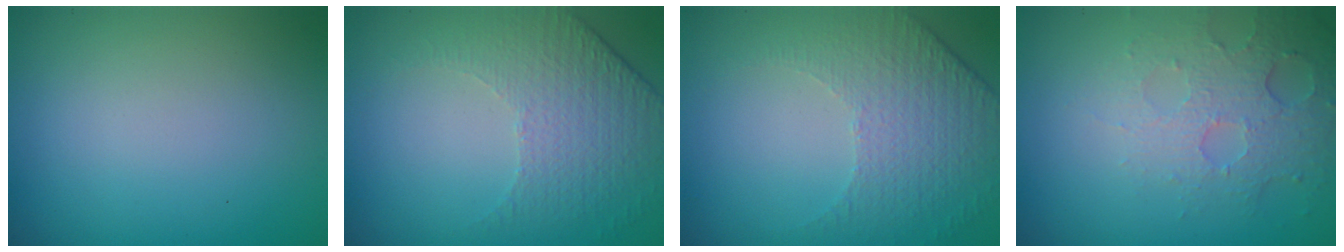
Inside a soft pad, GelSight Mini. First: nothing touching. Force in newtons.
{"total": 4.7, "press": 3.1, "slide": 3.5}
{"total": 4.9, "press": 3.2, "slide": 3.6}
{"total": 4.7, "press": 3.1, "slide": 3.5}